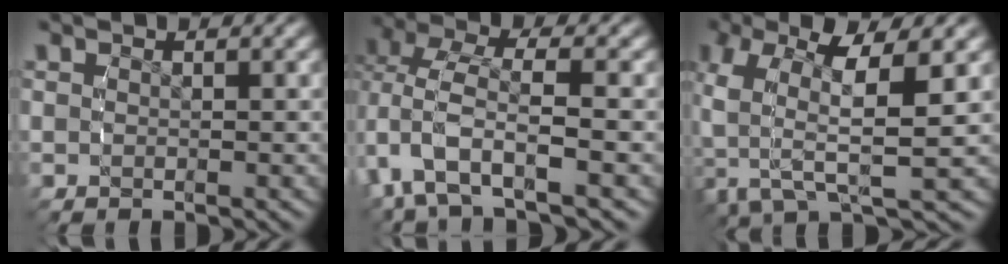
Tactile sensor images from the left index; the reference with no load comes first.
{"total": 3.5, "force": [-0.7, 1.5, 3.1], "torque": [-0.104, -0.017, -0.008]}
{"total": 7.6, "force": [-0.3, 3.6, 6.7], "torque": [-0.138, -0.018, 0.003]}